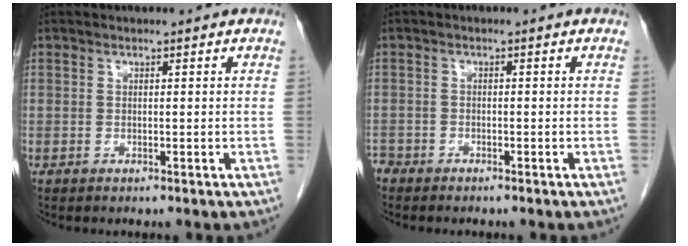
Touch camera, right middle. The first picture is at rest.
{"total": 2.3, "force": [-2.1, 0.8, 0.3], "torque": [-0.005, -0.003, -0.036]}